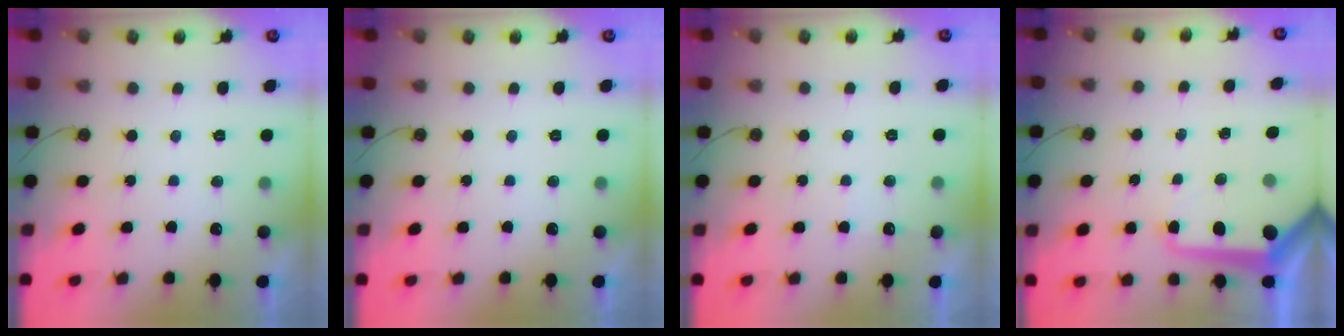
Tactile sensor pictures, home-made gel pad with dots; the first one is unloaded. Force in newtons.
{"total": 0.0}
{"total": 5.1, "press": 5.0, "slide": 0.8}
{"total": 10.4, "press": 10.4, "slide": 1.1}